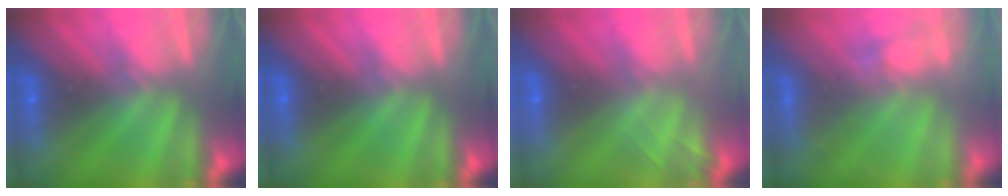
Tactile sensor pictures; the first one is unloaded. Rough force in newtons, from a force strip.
{"total": 0.0}
{"total": 2.1}
{"total": 2.8}